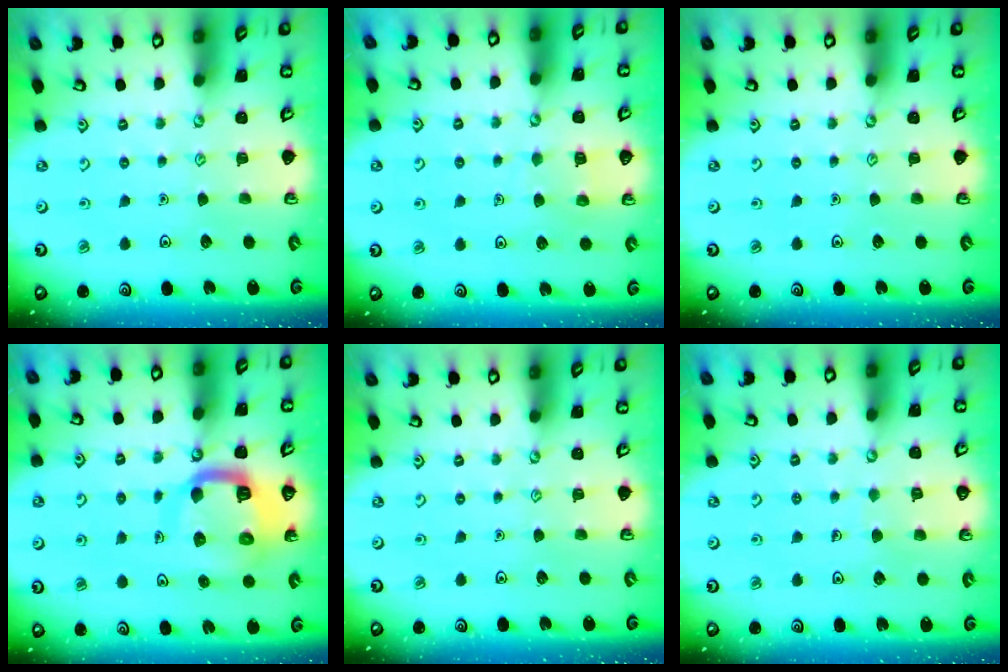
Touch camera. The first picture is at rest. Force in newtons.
{"total": 4.5, "press": 4.5, "slide": 0.4}
{"total": 0.0}
{"total": 12.4, "press": 12.3, "slide": 1.5}
{"total": 0.0}
{"total": 3.6, "press": 3.6, "slide": 0.1}